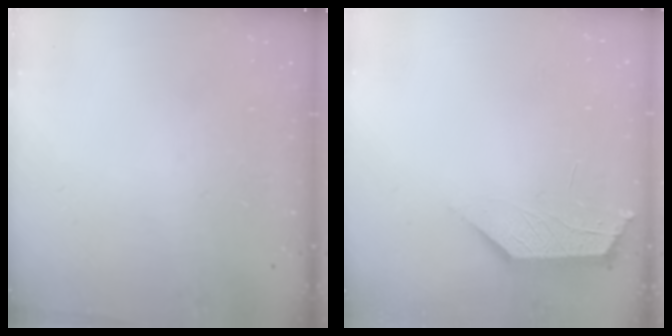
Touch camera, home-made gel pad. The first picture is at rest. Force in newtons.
{"total": 1.9, "press": 1.9, "slide": 0.4}